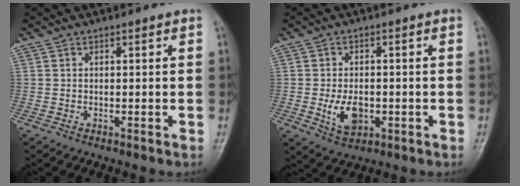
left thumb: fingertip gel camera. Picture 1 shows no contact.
{"total": 6.0, "force": [-1.2, 3.8, 4.4], "torque": [-0.071, -0.004, -0.015]}